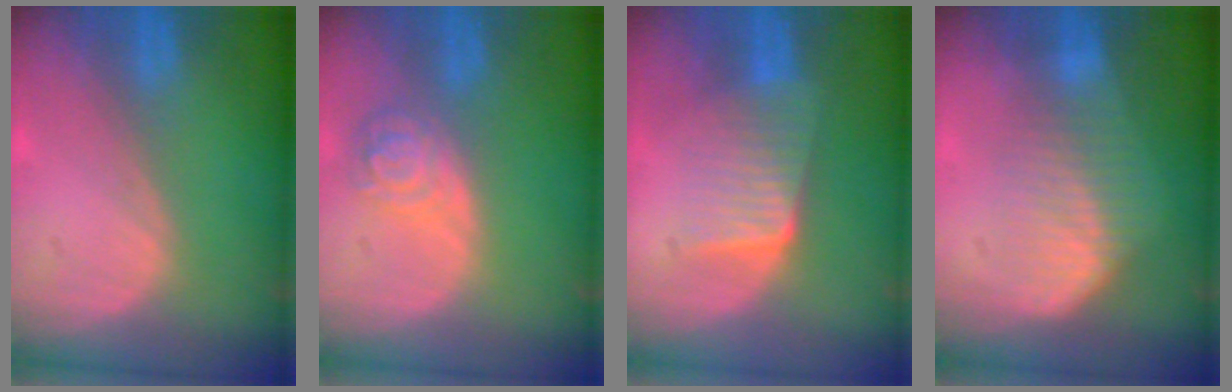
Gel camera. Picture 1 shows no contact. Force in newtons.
{"total": 5.3, "press": 4.8, "slide": 2.4}
{"total": 6.8, "press": 6.0, "slide": 3.2}
{"total": 7.1, "press": 6.2, "slide": 3.5}